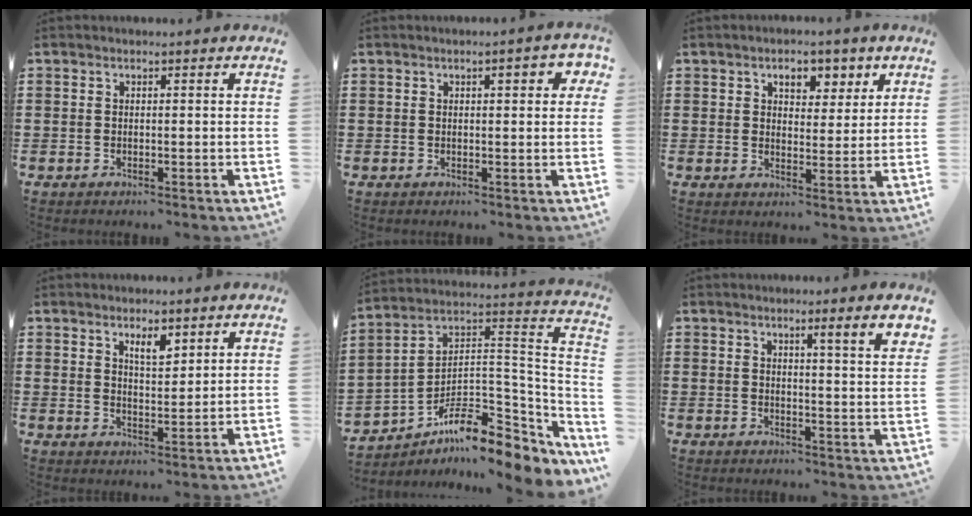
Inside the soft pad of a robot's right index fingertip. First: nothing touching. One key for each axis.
{"total": 2.7, "fx": 0.8, "fy": 0.7, "fz": 2.5, "tx": -0.033, "ty": 0.000, "tz": 0.007}
{"total": 4.7, "fx": 2.7, "fy": 3.0, "fz": 2.3, "tx": -0.038, "ty": 0.003, "tz": 0.039}
{"total": 3.3, "fx": 2.4, "fy": 1.0, "fz": 2.1, "tx": -0.037, "ty": 0.000, "tz": 0.041}
{"total": 9.5, "fx": -6.7, "fy": 3.8, "fz": 5.6, "tx": -0.097, "ty": 0.003, "tz": -0.125}
{"total": 3.0, "fx": 1.8, "fy": -0.6, "fz": 2.4, "tx": -0.044, "ty": -0.010, "tz": 0.024}